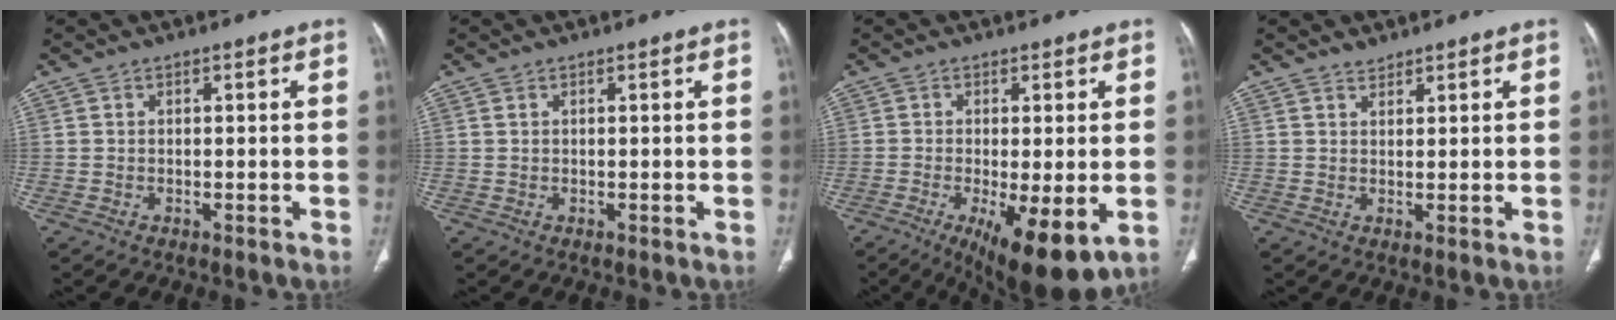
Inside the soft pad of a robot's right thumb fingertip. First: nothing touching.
{"total": 0.0}
{"total": 12.3, "force": [-4.1, 3.7, 10.9], "torque": [-0.167, -0.022, -0.054]}
{"total": 1.6, "force": [1.5, 0.7, 0.1], "torque": [0.010, -0.012, 0.022]}